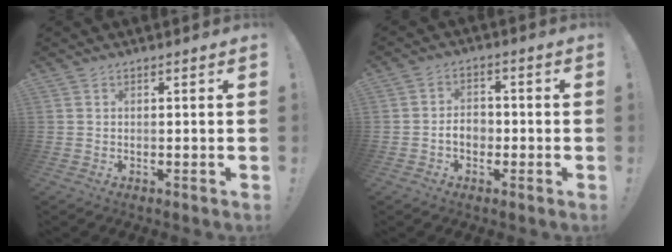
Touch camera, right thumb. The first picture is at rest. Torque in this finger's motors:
{"motor_torque": [1.15, 0.52, 0.24, -0.28, -0.01]}